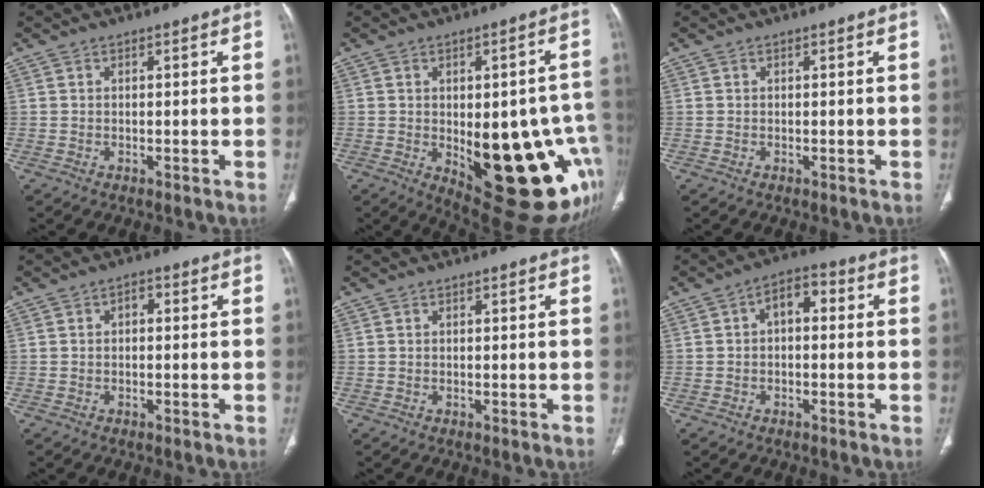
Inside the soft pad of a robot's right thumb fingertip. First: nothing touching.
{"total": 23.6, "force": [-6.0, 9.8, 20.6], "torque": [-0.196, 0.006, -0.047]}
{"total": 0.0}
{"total": 1.5, "force": [0.0, 1.0, 1.2], "torque": [-0.015, 0.009, -0.003]}
{"total": 0.0}
{"total": 5.4, "force": [0.4, 3.2, 4.3], "torque": [-0.053, 0.022, -0.004]}